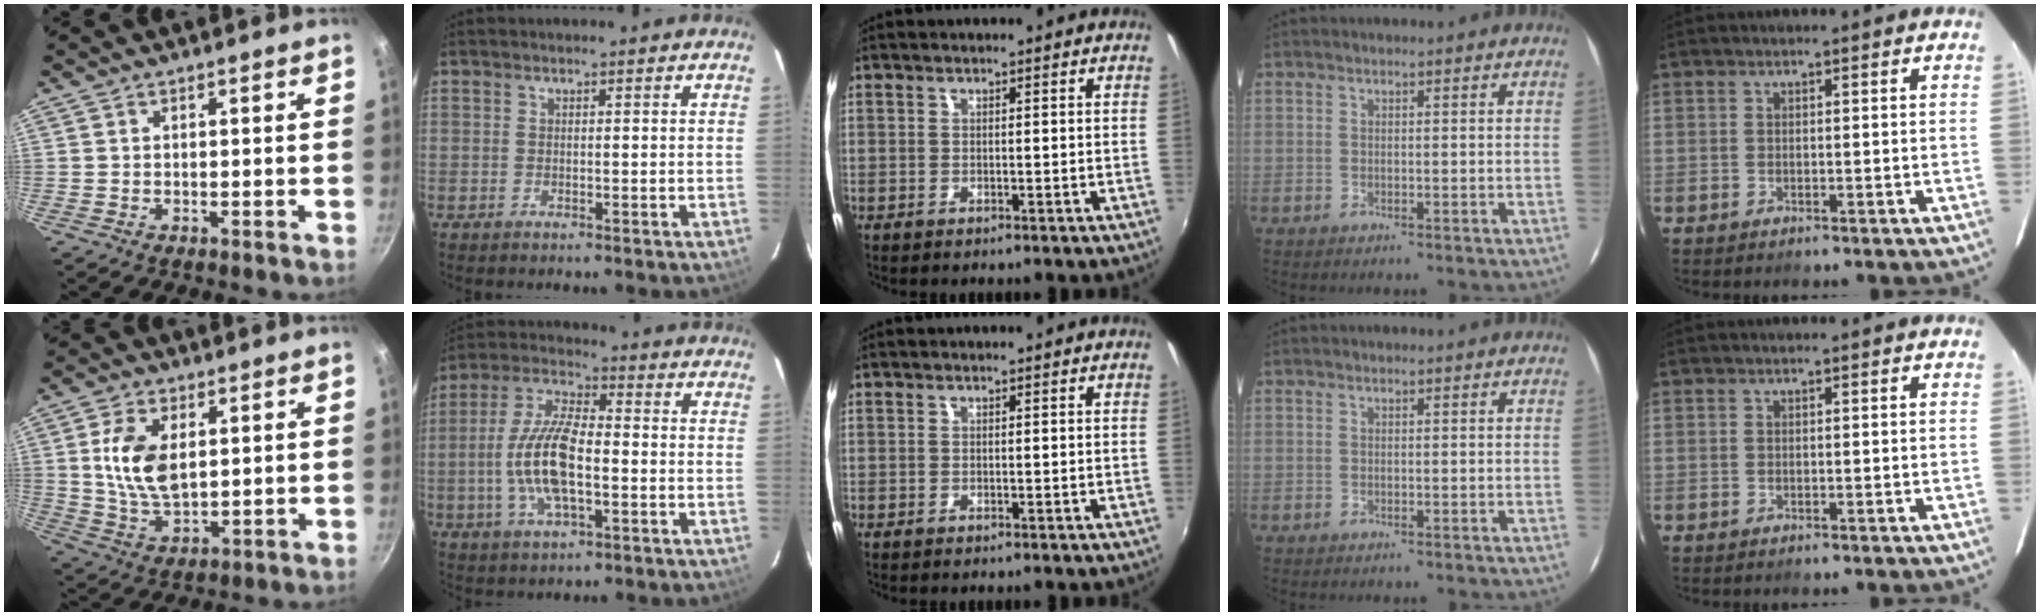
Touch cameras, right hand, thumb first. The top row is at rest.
{"thumb": {"total": 11.6, "force": [2.8, 6.9, 8.9], "torque": [-0.156, -0.018, 0.063]}, "index": {"total": 13.0, "force": [-2.6, 4.8, 11.8], "torque": [-0.248, 0.001, -0.051]}}